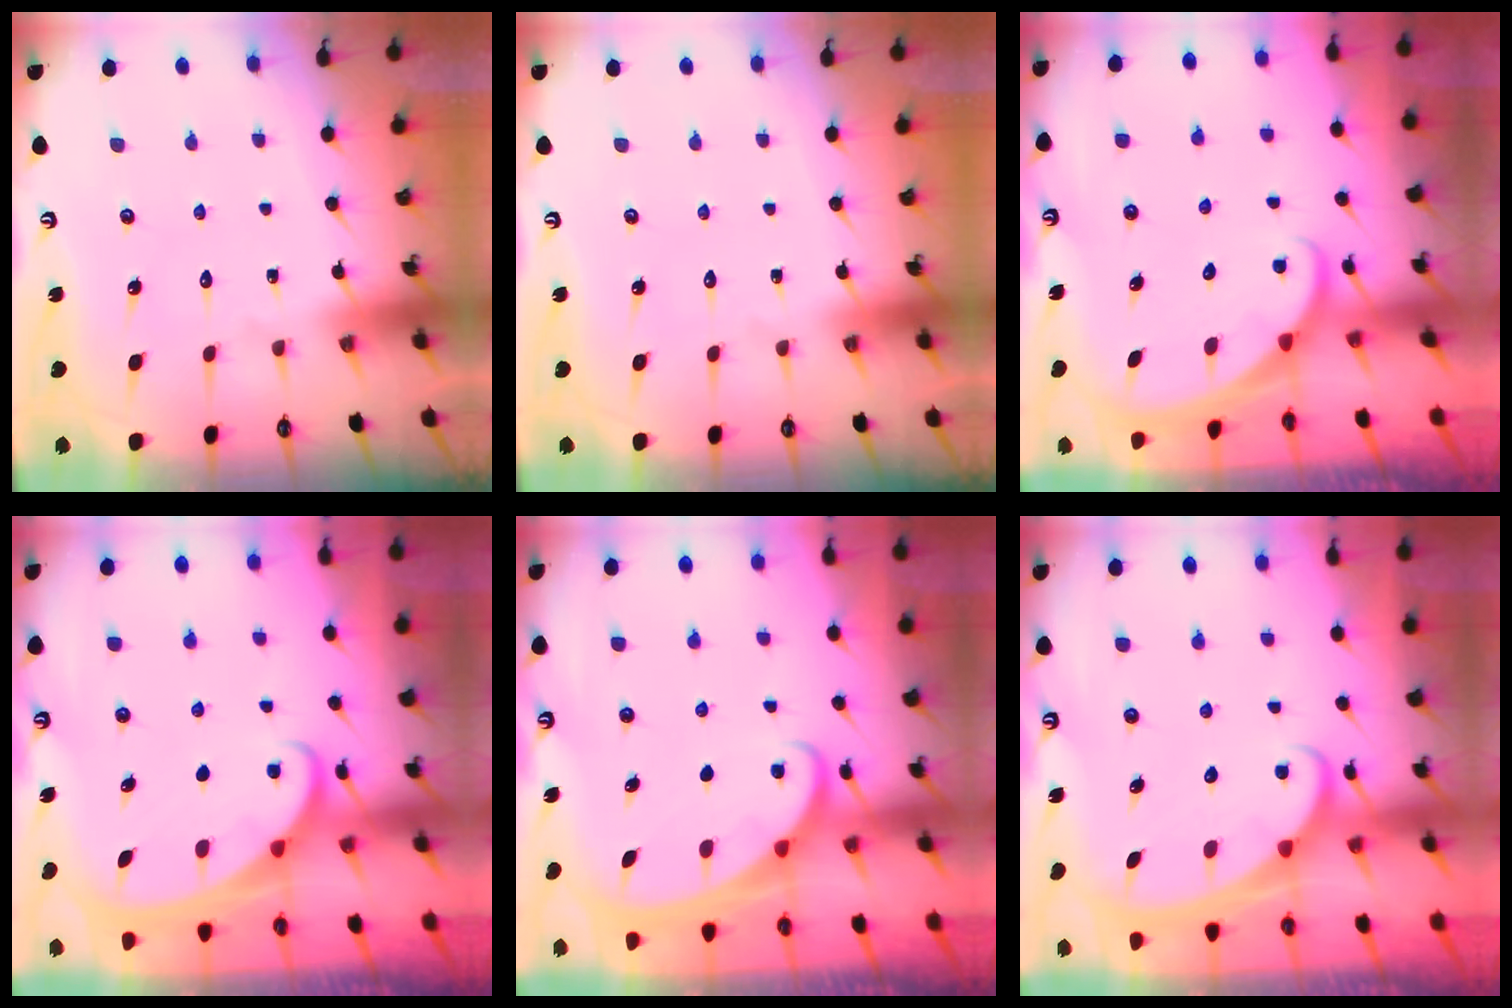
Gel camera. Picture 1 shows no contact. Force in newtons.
{"total": 0.0}
{"total": 1.6, "press": 1.6, "slide": 0.1}
{"total": 2.2, "press": 2.2, "slide": 0.3}
{"total": 2.2, "press": 2.1, "slide": 0.3}
{"total": 2.7, "press": 2.7, "slide": 0.4}